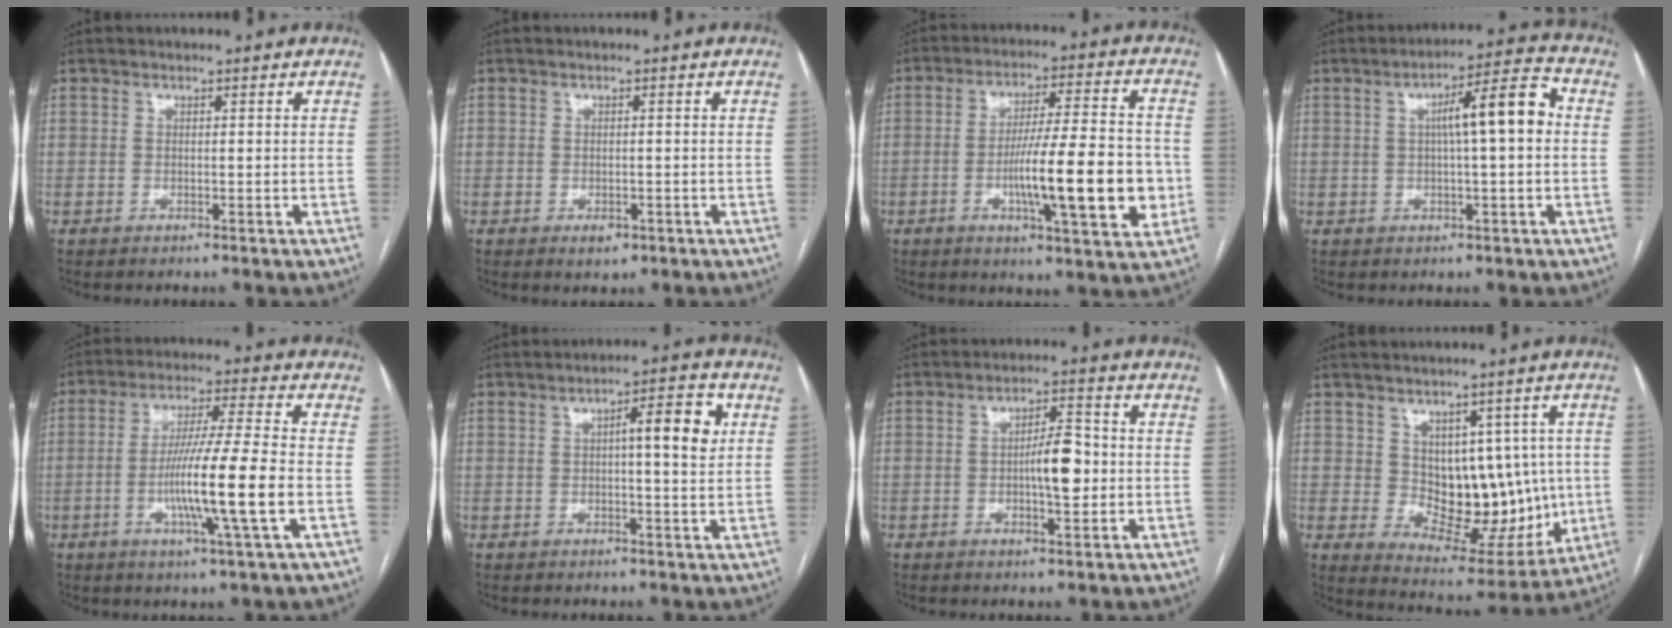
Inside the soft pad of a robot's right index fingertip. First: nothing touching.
{"total": 1.8, "force": [-0.9, 1.1, 1.2], "torque": [-0.012, 0.001, -0.006]}
{"total": 15.7, "force": [-3.3, 1.9, 15.2], "torque": [-0.243, 0.000, -0.050]}
{"total": 9.5, "force": [1.1, 0.9, 9.4], "torque": [-0.146, 0.027, 0.015]}
{"total": 12.9, "force": [-3.0, -1.0, 12.5], "torque": [-0.232, -0.011, -0.060]}
{"total": 7.5, "force": [1.4, 0.9, 7.3], "torque": [-0.106, 0.014, 0.016]}
{"total": 6.4, "force": [-0.6, 1.6, 6.2], "torque": [-0.104, 0.007, -0.009]}
{"total": 12.3, "force": [0.5, 7.6, 9.8], "torque": [-0.110, 0.015, 0.035]}